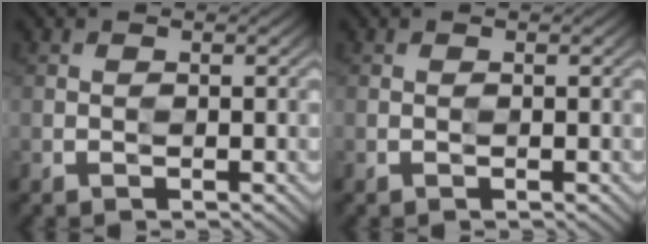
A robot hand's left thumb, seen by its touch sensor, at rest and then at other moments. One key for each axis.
{"total": 0.0}